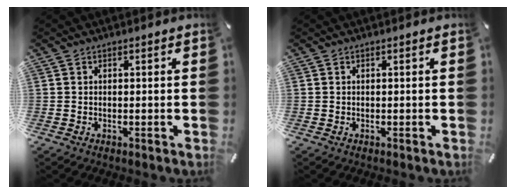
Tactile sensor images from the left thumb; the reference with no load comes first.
{"total": 0.0}